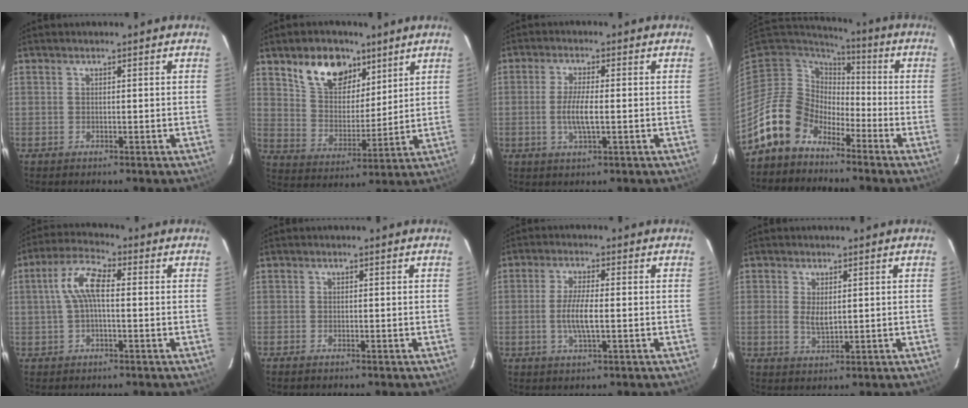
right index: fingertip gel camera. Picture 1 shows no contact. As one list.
[{"total": 13.1, "force": [8.0, 7.9, 6.7], "torque": [-0.125, 0.023, 0.152]}, {"total": 5.1, "force": [-0.9, 0.9, 4.9], "torque": [-0.097, -0.008, -0.016]}, {"total": 11.0, "force": [-7.8, 7.6, 1.7], "torque": [-0.054, 0.026, -0.145]}, {"total": 7.2, "force": [0.4, 2.6, 6.7], "torque": [-0.140, 0.021, 0.007]}, {"total": 1.1, "force": [-0.8, 0.6, 0.3], "torque": [-0.007, -0.002, -0.015]}, {"total": 5.5, "force": [-0.9, 1.1, 5.3], "torque": [-0.106, -0.006, -0.017]}, {"total": 3.1, "force": [0.7, 1.5, 2.6], "torque": [-0.047, -0.003, 0.014]}]